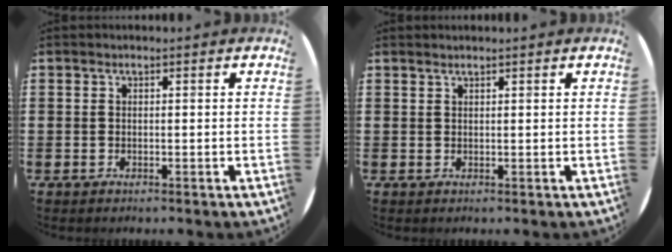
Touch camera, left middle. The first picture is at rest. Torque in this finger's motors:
{"motor_torque": [0.23, -0.29, -0.02, 0.01]}